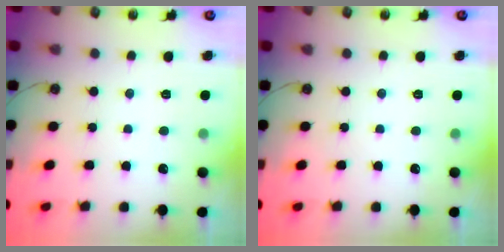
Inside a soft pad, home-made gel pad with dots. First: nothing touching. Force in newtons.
{"total": 0.0}